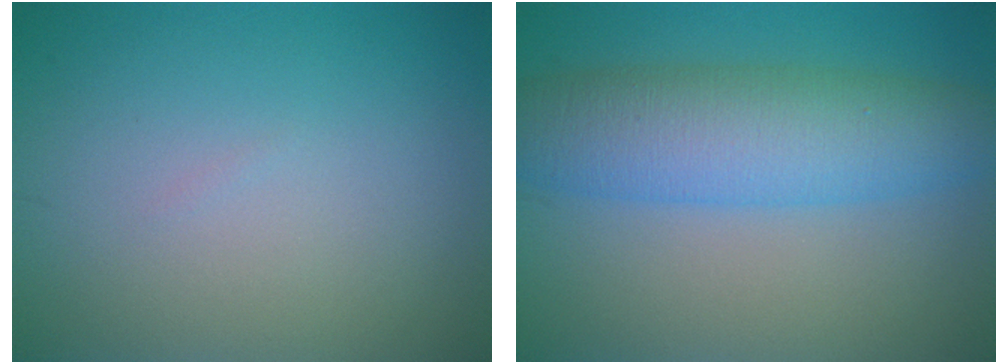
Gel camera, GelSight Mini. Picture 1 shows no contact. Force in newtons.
{"total": 7.4, "press": 7.4, "slide": 0.1}